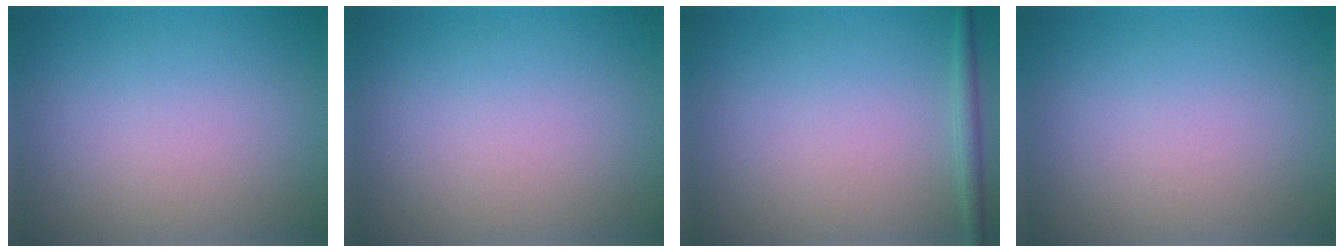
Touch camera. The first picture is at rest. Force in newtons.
{"total": 0.0}
{"total": 1.4, "press": 1.4, "slide": 0.1}
{"total": 0.0}